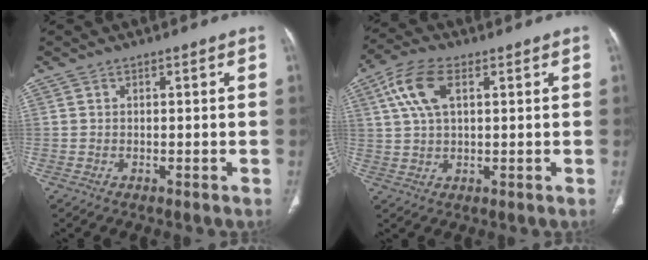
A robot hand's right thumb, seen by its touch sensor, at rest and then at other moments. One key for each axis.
{"total": 8.6, "fx": 3.0, "fy": 4.3, "fz": 6.8, "tx": -0.147, "ty": 0.013, "tz": 0.058}